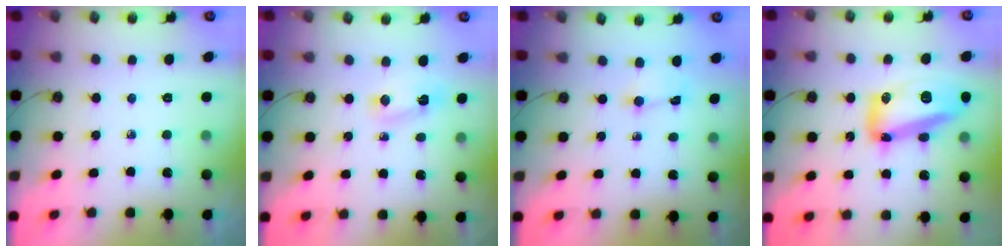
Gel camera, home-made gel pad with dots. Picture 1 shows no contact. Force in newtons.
{"total": 15.4, "press": 4.1, "slide": 14.9}
{"total": 1.5, "press": 1.4, "slide": 0.6}
{"total": 16.4, "press": 16.3, "slide": 1.3}